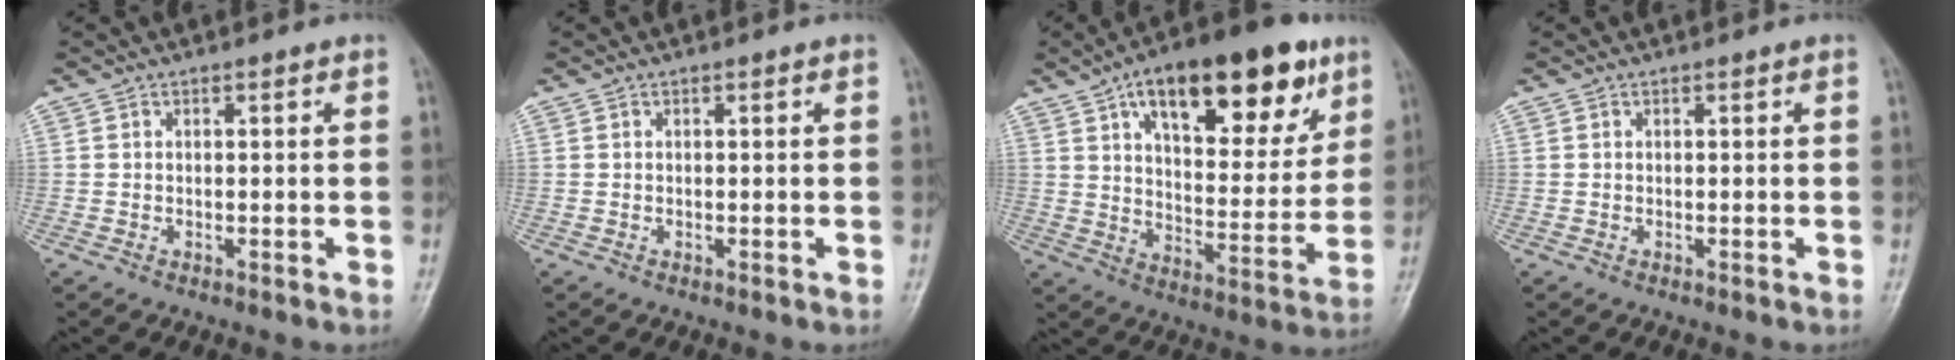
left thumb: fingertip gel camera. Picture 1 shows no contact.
{"total": 0.0}
{"total": 24.9, "force": [13.2, 11.1, 18.0], "torque": [-0.227, -0.024, 0.202]}
{"total": 0.0}